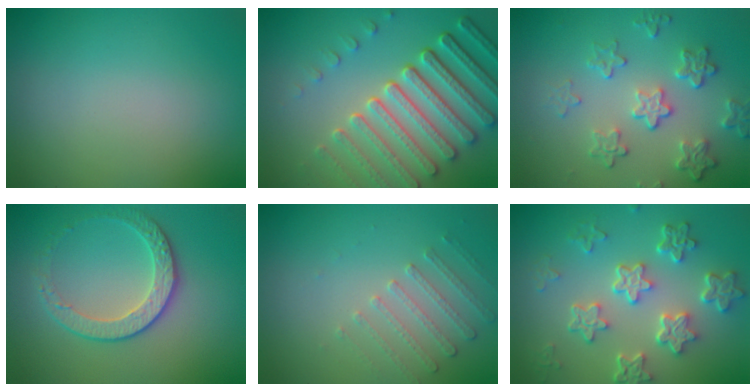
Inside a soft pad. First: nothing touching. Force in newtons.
{"total": 7.5, "press": 5.6, "slide": 5.0}
{"total": 4.4, "press": 3.3, "slide": 3.0}
{"total": 2.8, "press": 2.4, "slide": 1.4}
{"total": 1.7, "press": 1.2, "slide": 1.2}
{"total": 5.6, "press": 4.4, "slide": 3.6}